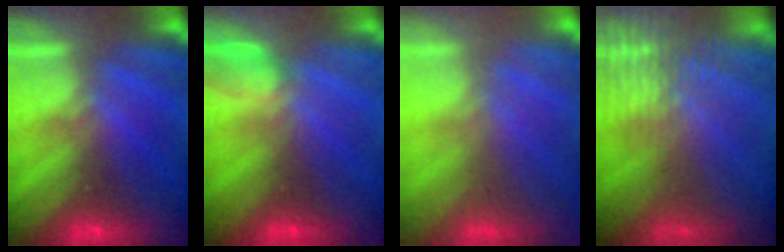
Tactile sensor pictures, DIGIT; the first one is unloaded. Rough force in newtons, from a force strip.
{"total": 3.6}
{"total": 2.0}
{"total": 3.2}